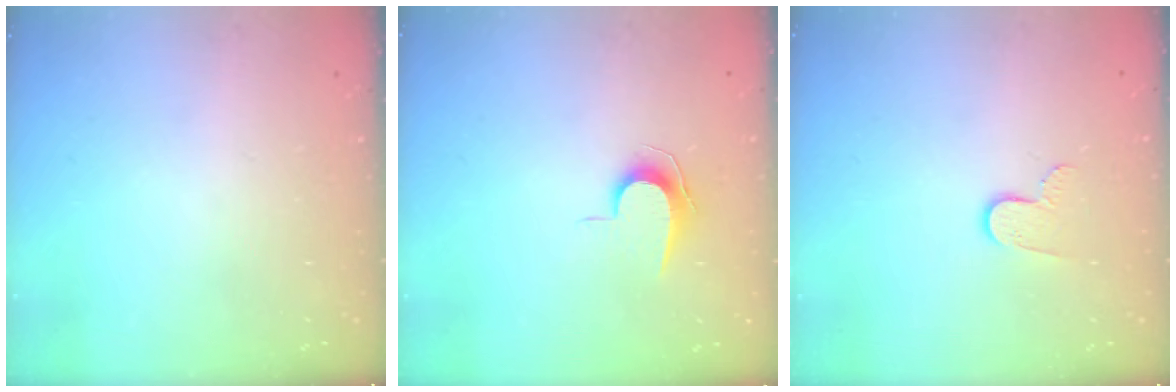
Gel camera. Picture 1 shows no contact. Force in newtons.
{"total": 7.1, "press": 7.0, "slide": 0.7}
{"total": 6.6, "press": 6.6, "slide": 0.6}